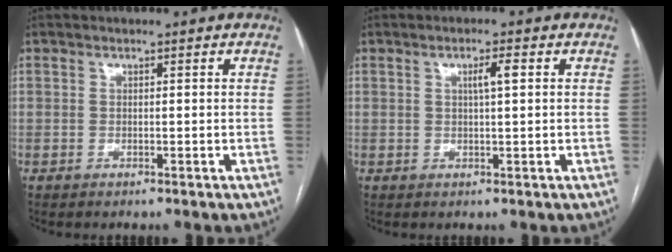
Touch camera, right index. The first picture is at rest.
{"total": 2.5, "force": [0.7, 0.1, 2.4], "torque": [-0.042, 0.003, 0.011]}